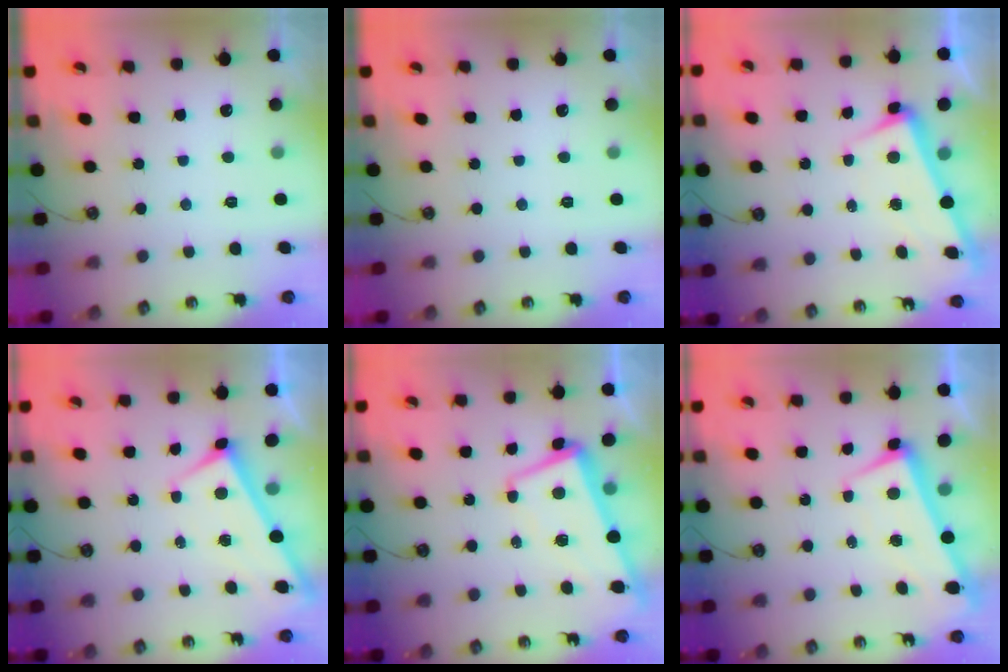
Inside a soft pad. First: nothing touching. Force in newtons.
{"total": 0.0}
{"total": 3.1, "press": 2.9, "slide": 1.1}
{"total": 1.9, "press": 1.9, "slide": 0.2}
{"total": 1.2, "press": 0.0, "slide": 1.2}
{"total": 1.8, "press": 0.8, "slide": 1.6}